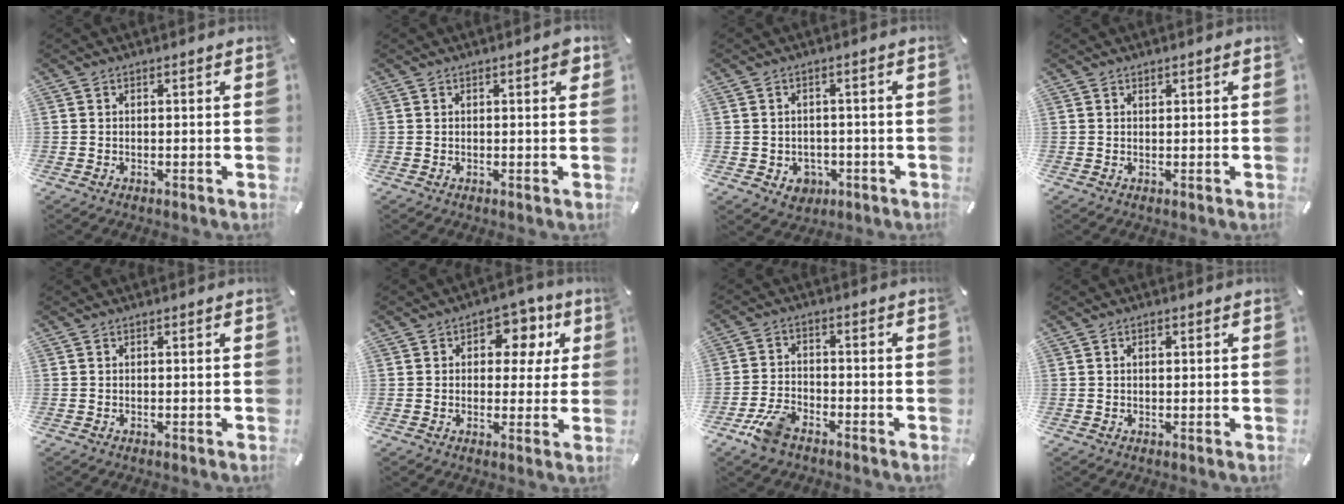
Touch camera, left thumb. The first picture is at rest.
{"total": 2.1, "force": [0.7, 0.6, 1.9], "torque": [-0.023, -0.002, 0.007]}
{"total": 4.2, "force": [-1.0, 3.8, 1.5], "torque": [-0.020, -0.001, -0.021]}
{"total": 0.5, "force": [0.4, 0.3, 0.1], "torque": [0.005, -0.004, 0.007]}
{"total": 0.0}
{"total": 8.9, "force": [3.2, 6.6, 5.1], "torque": [-0.054, -0.014, 0.048]}
{"total": 6.9, "force": [-4.6, 3.5, 3.7], "torque": [-0.087, 0.016, -0.088]}
{"total": 1.0, "force": [0.3, 0.7, 0.8], "torque": [-0.016, 0.004, 0.004]}